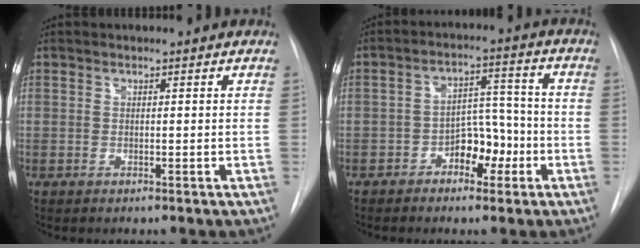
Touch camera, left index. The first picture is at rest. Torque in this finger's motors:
{"motor_torque": [0.50, -0.09, 0.09, 0.05]}